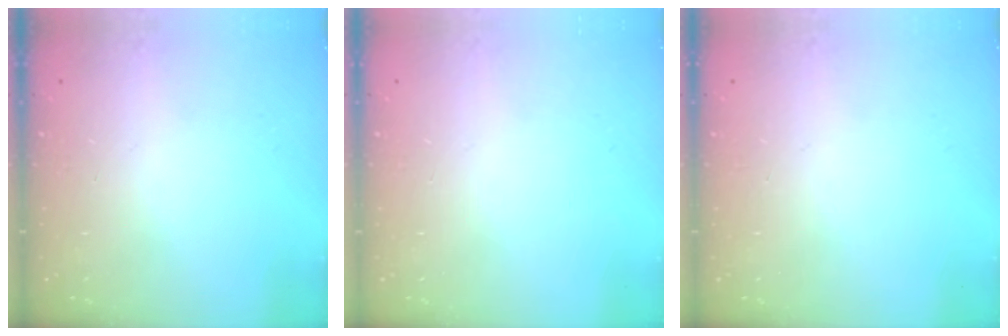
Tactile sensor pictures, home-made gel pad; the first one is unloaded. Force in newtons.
{"total": 0.0}
{"total": 0.0}